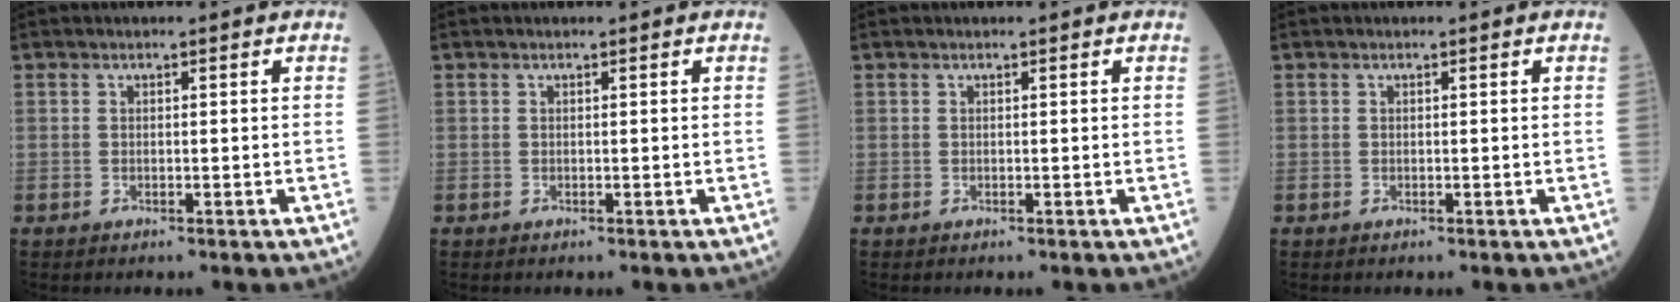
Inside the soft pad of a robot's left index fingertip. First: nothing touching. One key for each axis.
{"total": 0.0}
{"total": 0.0}
{"total": 0.0}